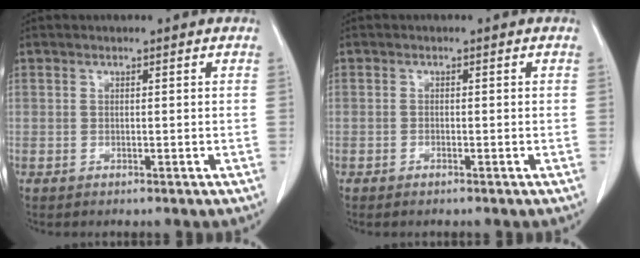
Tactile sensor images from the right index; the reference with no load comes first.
{"total": 0.8, "force": [-0.7, 0.2, 0.5], "torque": [-0.012, -0.002, -0.009]}